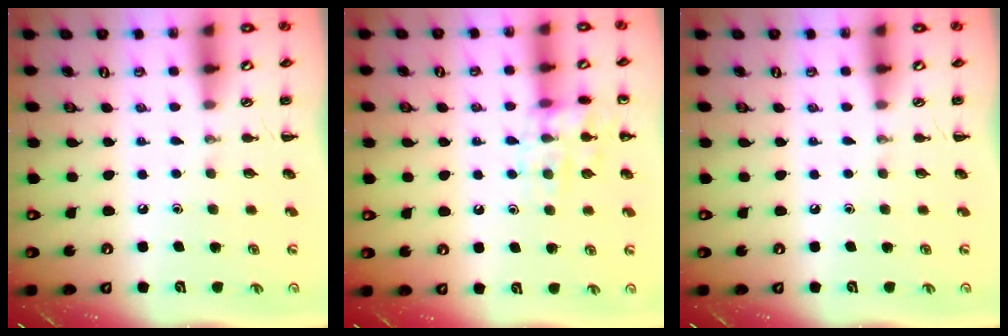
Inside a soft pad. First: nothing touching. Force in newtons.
{"total": 11.3, "press": 11.3, "slide": 0.5}
{"total": 0.0}